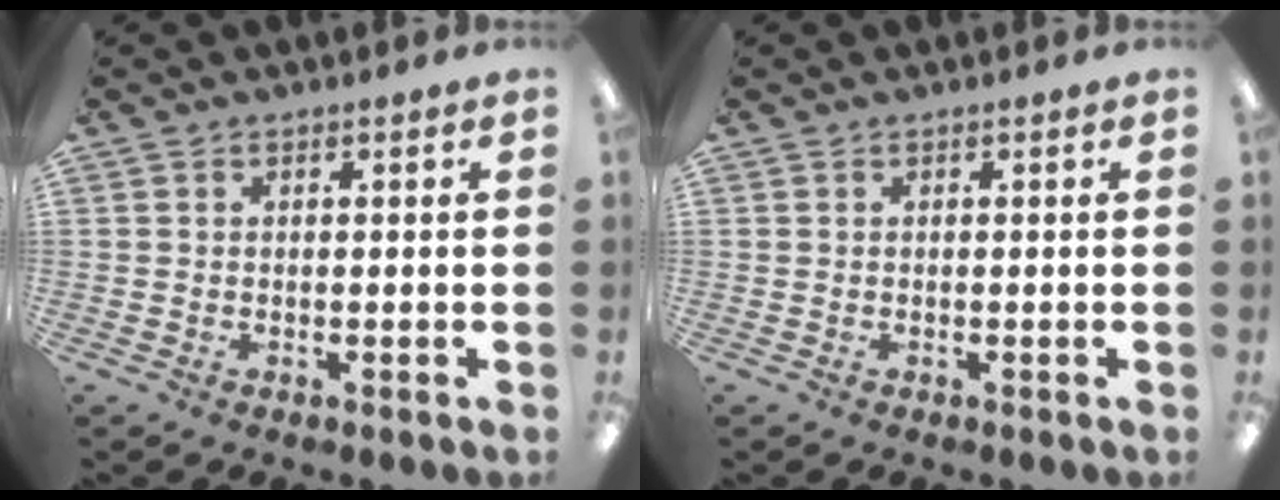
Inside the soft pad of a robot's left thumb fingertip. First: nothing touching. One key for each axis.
{"total": 0.0}